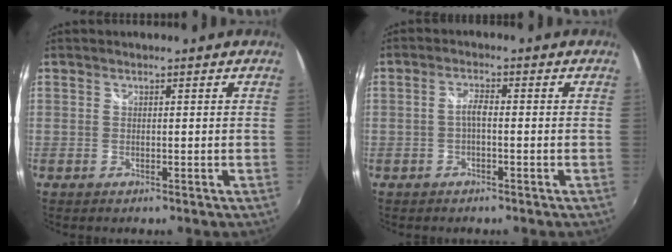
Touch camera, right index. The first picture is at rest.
{"total": 2.1, "force": [-0.7, 0.5, 1.9], "torque": [-0.040, 0.007, -0.014]}